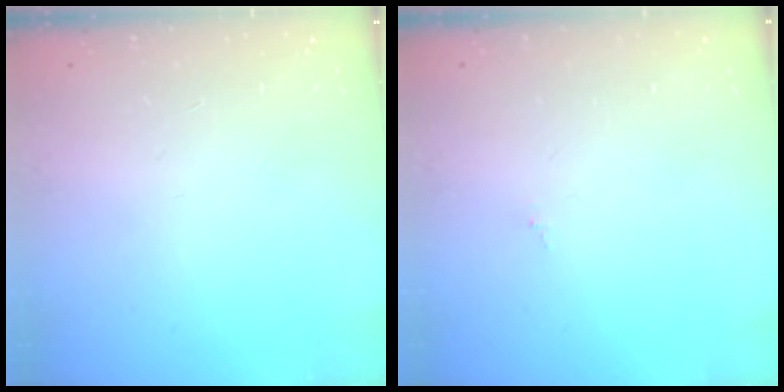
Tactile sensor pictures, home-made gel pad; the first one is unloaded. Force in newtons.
{"total": 0.0}